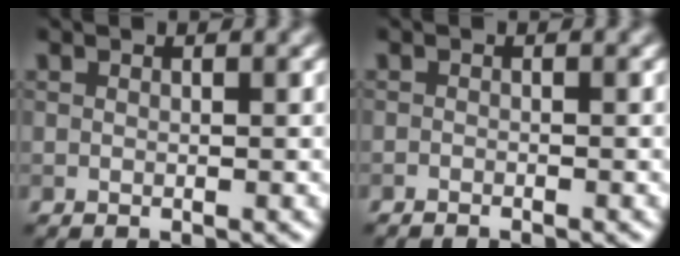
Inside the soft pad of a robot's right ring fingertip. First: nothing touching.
{"total": 0.6, "force": [-0.6, 0.0, 0.1], "torque": [0.002, -0.001, -0.013]}